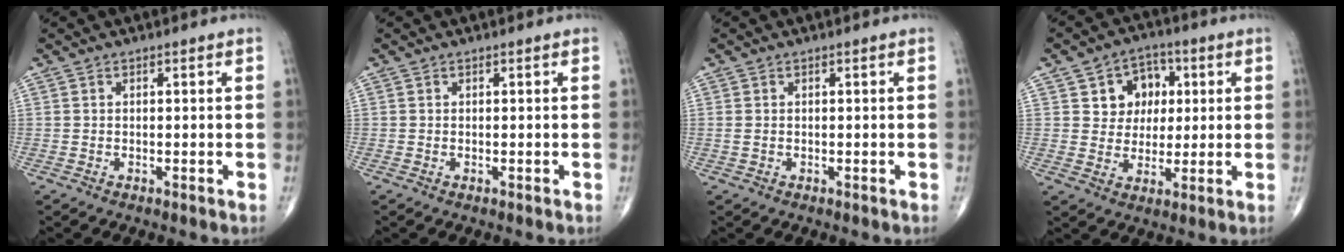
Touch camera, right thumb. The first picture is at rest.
{"total": 0.0}
{"total": 0.9, "force": [0.0, 0.7, 0.5], "torque": [-0.015, 0.004, 0.006]}
{"total": 8.9, "force": [2.5, 7.6, 4.0], "torque": [-0.012, -0.002, 0.038]}